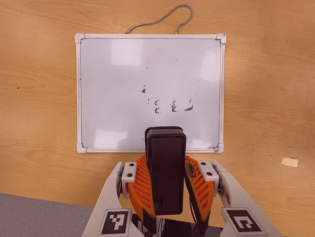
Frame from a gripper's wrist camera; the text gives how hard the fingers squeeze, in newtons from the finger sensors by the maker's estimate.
{"total": 7.2, "left": 6.3, "right": 8.1}